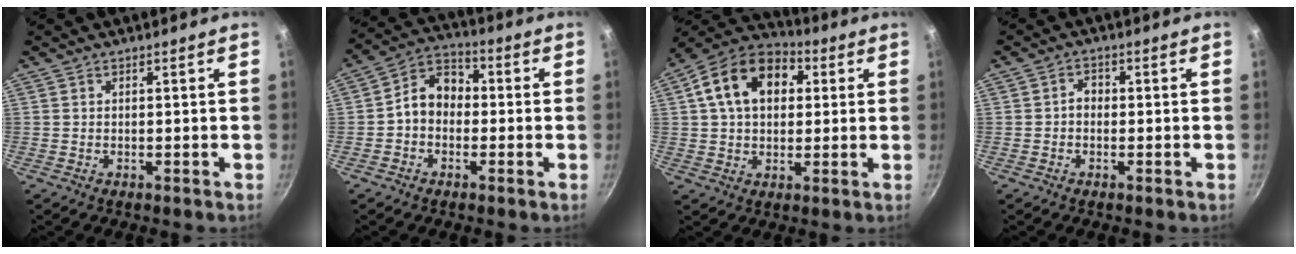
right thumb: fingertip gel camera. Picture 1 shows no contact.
{"total": 8.0, "force": [-0.8, 6.3, 4.8], "torque": [-0.048, 0.032, -0.035]}
{"total": 16.0, "force": [4.0, 11.2, 10.8], "torque": [-0.159, 0.024, 0.049]}
{"total": 2.0, "force": [-0.4, 1.6, 1.2], "torque": [-0.009, 0.011, -0.010]}